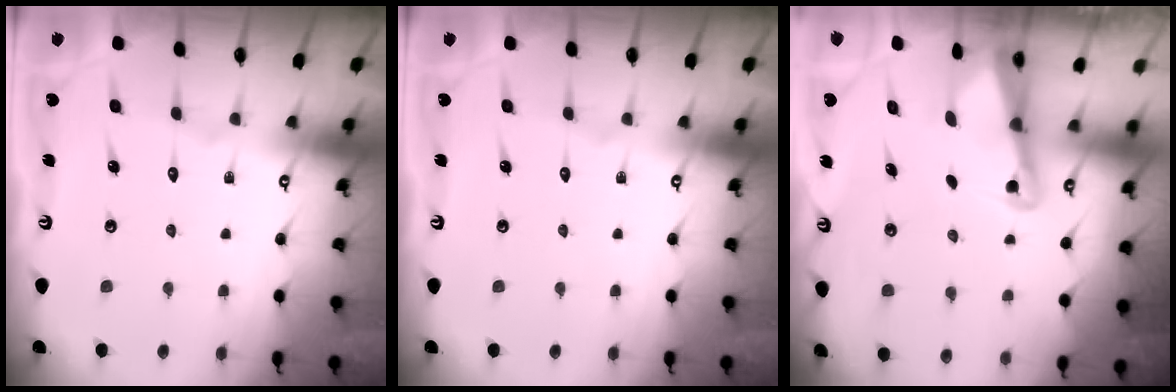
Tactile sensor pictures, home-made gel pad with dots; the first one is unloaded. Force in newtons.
{"total": 0.0}
{"total": 2.5, "press": 2.5, "slide": 0.6}